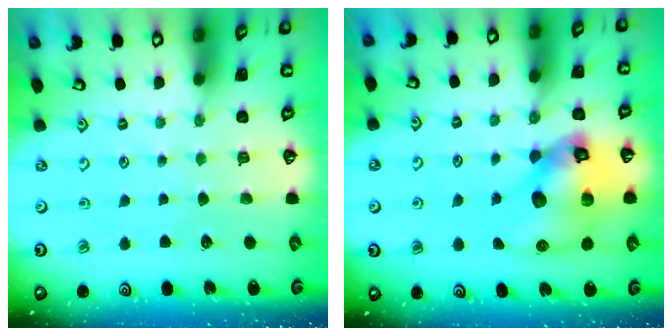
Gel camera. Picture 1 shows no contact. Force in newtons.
{"total": 17.4, "press": 17.1, "slide": 2.9}